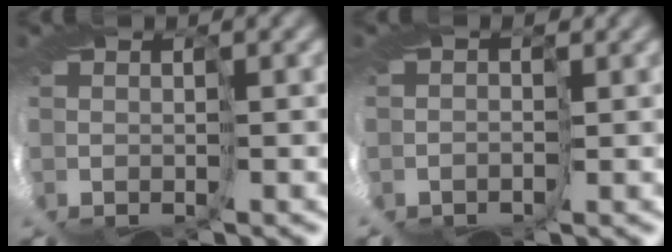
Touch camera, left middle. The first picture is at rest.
{"total": 0.9, "force": [-0.5, 0.7, 0.0], "torque": [0.017, 0.001, -0.009]}